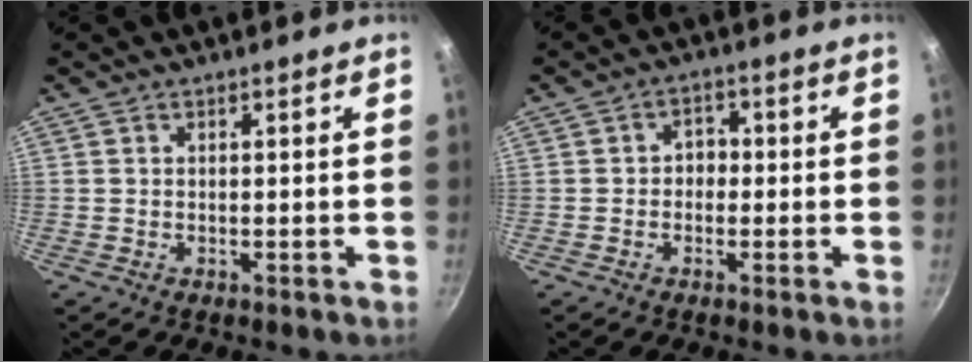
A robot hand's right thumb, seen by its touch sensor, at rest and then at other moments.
{"total": 3.0, "force": [-0.6, 2.5, 1.5], "torque": [-0.001, 0.011, -0.013]}